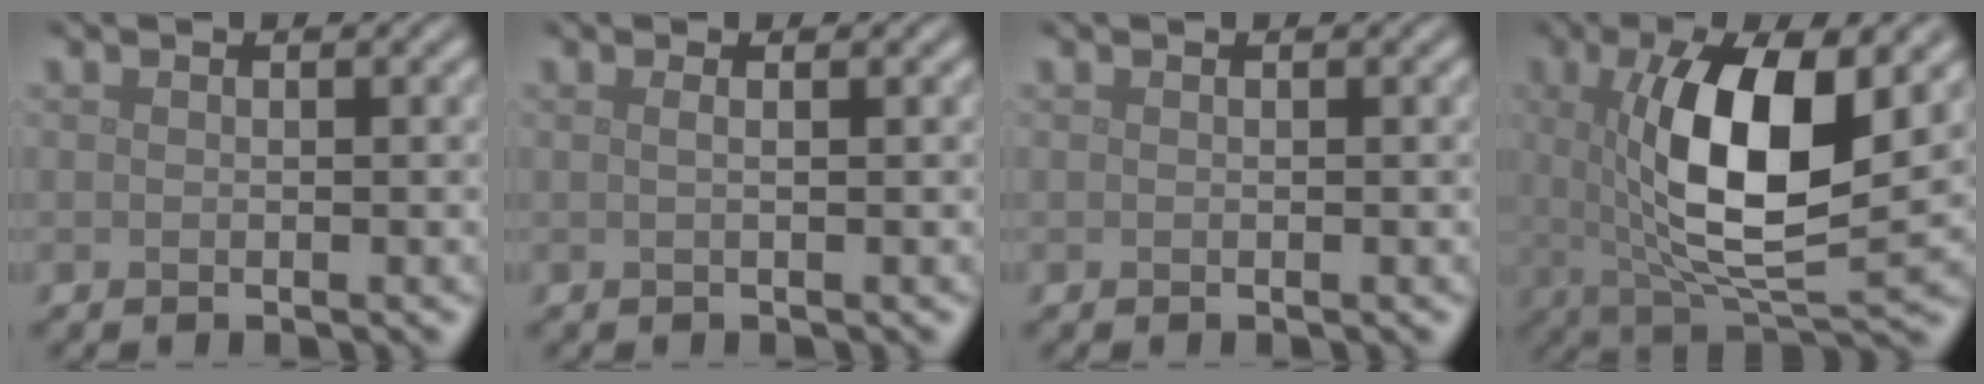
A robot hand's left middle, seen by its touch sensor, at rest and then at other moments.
{"total": 1.1, "force": [0.3, 0.4, 1.0], "torque": [-0.009, -0.002, -0.006]}
{"total": 0.0}
{"total": 10.7, "force": [1.7, 3.6, 9.9], "torque": [-0.166, -0.005, 0.031]}